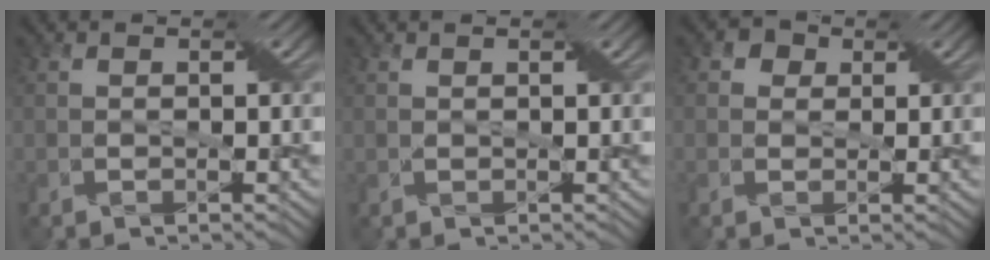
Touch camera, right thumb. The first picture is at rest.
{"total": 0.6, "force": [0.6, -0.2, 0.1], "torque": [-0.002, -0.002, 0.012]}
{"total": 3.0, "force": [1.4, 2.5, 1.0], "torque": [-0.015, 0.002, 0.004]}